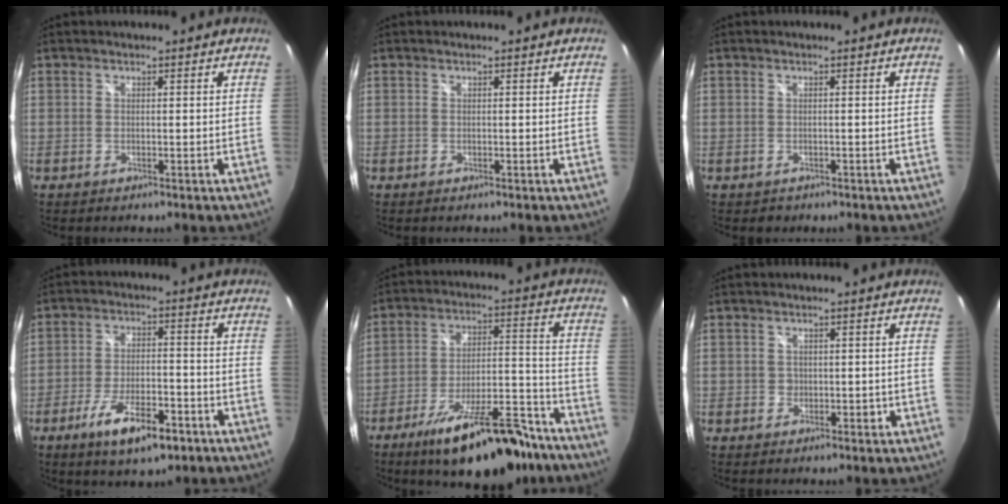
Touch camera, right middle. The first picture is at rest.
{"total": 0.0}
{"total": 1.1, "force": [-0.5, 1.0, 0.2], "torque": [-0.007, -0.003, -0.005]}
{"total": 11.0, "force": [-6.5, 3.8, 8.1], "torque": [-0.163, -0.013, -0.105]}
{"total": 20.5, "force": [-15.4, 5.7, 12.3], "torque": [-0.197, -0.007, -0.226]}
{"total": 1.6, "force": [-0.4, 1.5, 0.4], "torque": [-0.003, -0.002, -0.006]}